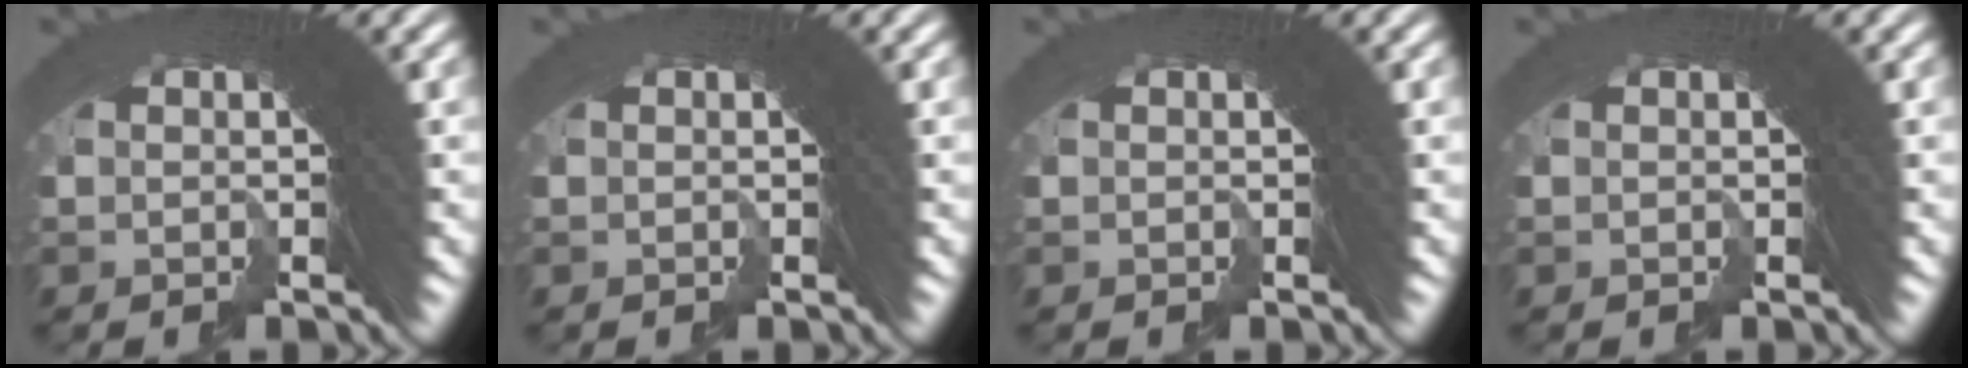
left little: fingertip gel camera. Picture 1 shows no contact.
{"total": 0.0}
{"total": 0.0}
{"total": 0.0}